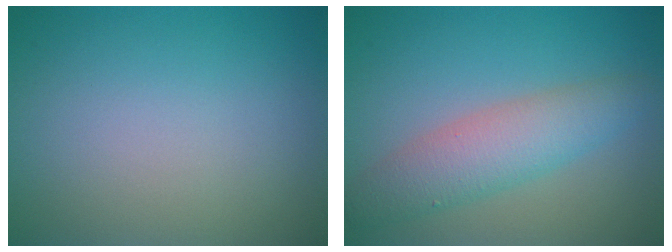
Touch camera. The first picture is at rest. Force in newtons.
{"total": 4.6, "press": 4.6, "slide": 0.0}